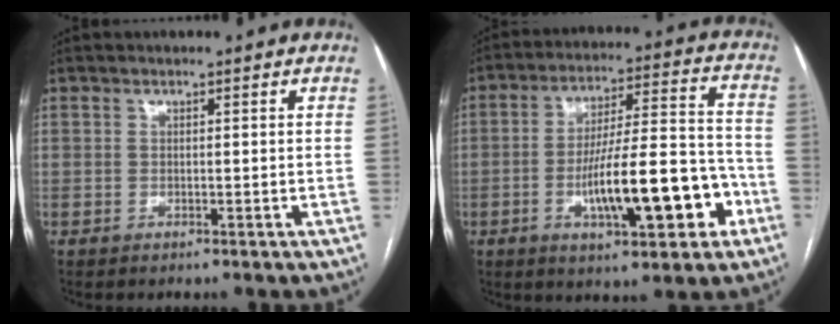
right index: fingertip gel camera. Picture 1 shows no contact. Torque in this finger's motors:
{"motor_torque": [1.20, -0.94, 0.54, 0.21]}